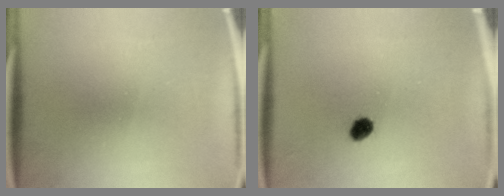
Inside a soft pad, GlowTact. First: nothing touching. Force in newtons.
{"total": 3.0}